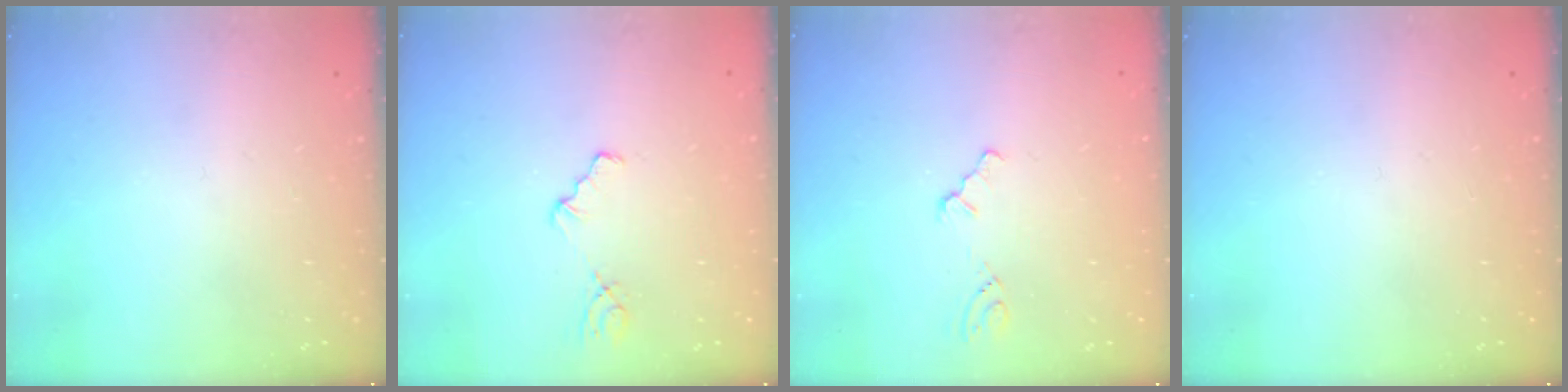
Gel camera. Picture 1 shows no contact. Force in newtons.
{"total": 2.2, "press": 2.2, "slide": 0.2}
{"total": 1.2, "press": 1.1, "slide": 0.3}
{"total": 0.0}